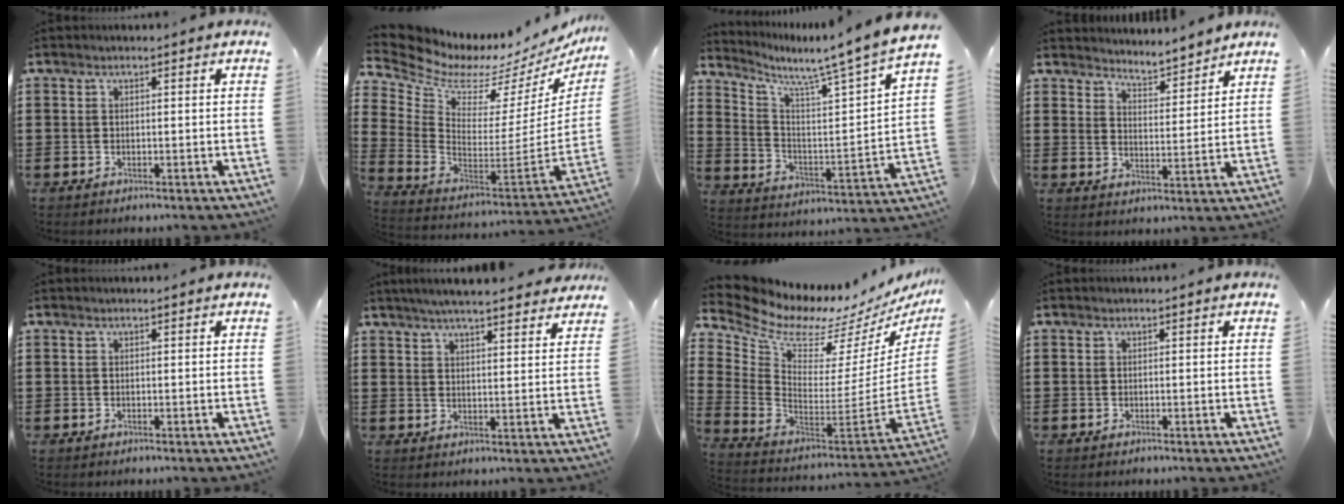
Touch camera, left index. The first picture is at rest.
{"total": 4.7, "force": [4.0, 2.2, 1.1], "torque": [-0.056, -0.057, 0.064]}
{"total": 6.1, "force": [5.3, -0.7, 2.8], "torque": [-0.072, -0.062, 0.075]}
{"total": 4.1, "force": [4.1, -0.3, -0.1], "torque": [-0.016, -0.027, 0.070]}
{"total": 0.0}
{"total": 5.2, "force": [4.9, 0.1, 1.9], "torque": [-0.051, -0.014, 0.087]}
{"total": 6.4, "force": [5.5, 2.4, 2.1], "torque": [-0.083, -0.063, 0.090]}
{"total": 0.0}